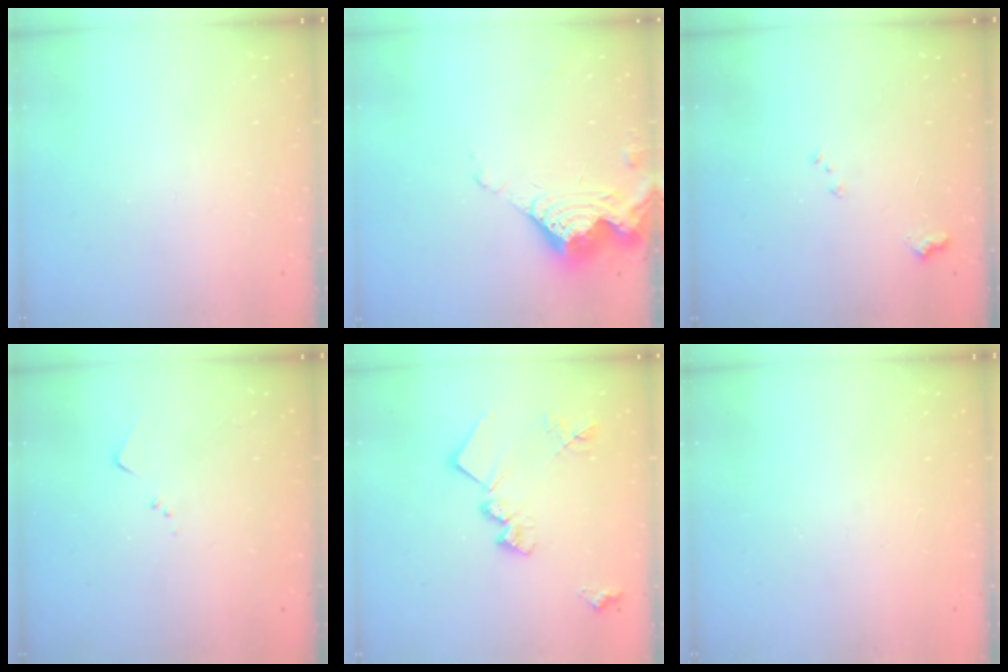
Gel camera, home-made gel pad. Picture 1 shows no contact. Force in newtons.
{"total": 9.5, "press": 9.5, "slide": 0.8}
{"total": 7.7, "press": 7.7, "slide": 0.8}
{"total": 3.6, "press": 3.5, "slide": 0.5}
{"total": 16.9, "press": 16.9, "slide": 0.7}
{"total": 1.2, "press": 1.1, "slide": 0.2}